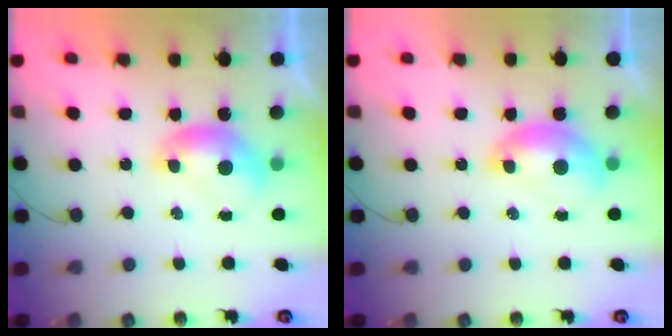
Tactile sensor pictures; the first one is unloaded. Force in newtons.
{"total": 2.1, "press": 2.0, "slide": 0.4}